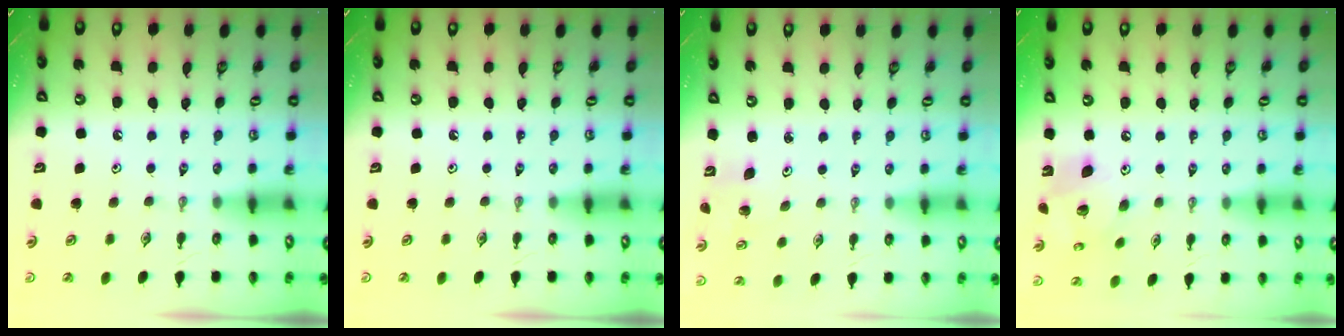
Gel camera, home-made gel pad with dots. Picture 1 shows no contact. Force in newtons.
{"total": 0.0}
{"total": 1.3, "press": 1.3, "slide": 0.1}
{"total": 11.7, "press": 11.6, "slide": 1.1}